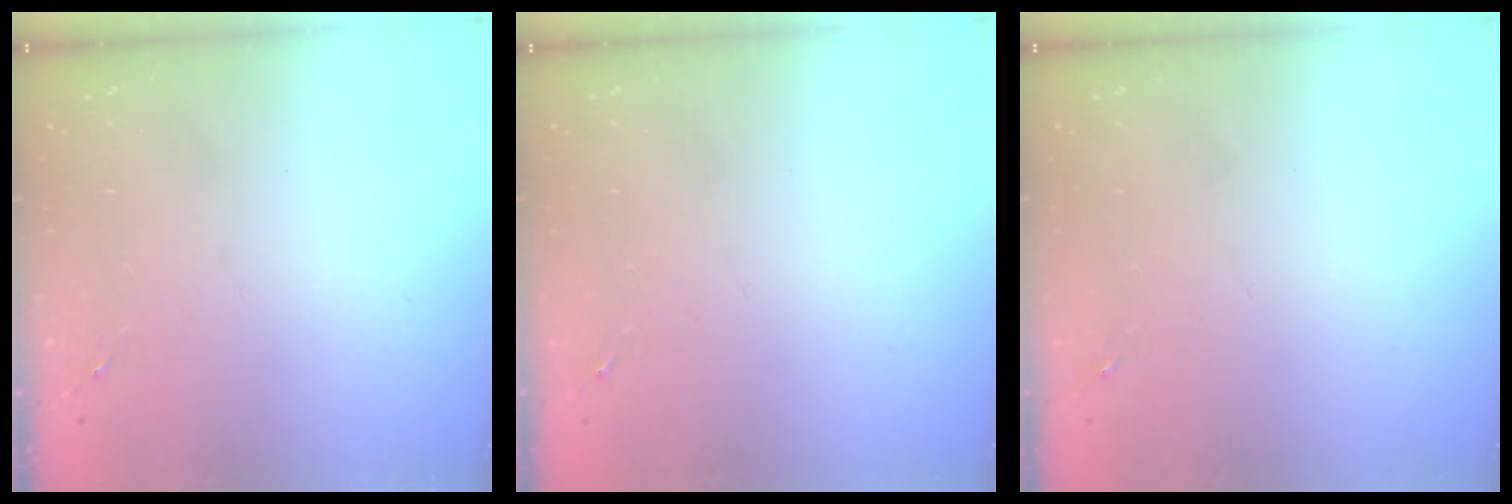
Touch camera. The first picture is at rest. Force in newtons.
{"total": 0.0}
{"total": 0.0}